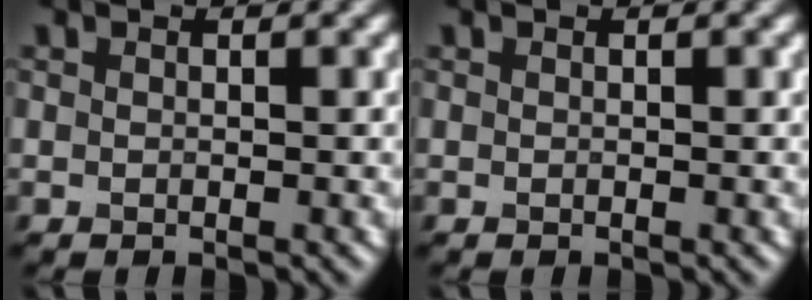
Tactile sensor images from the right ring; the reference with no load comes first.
{"total": 0.0}